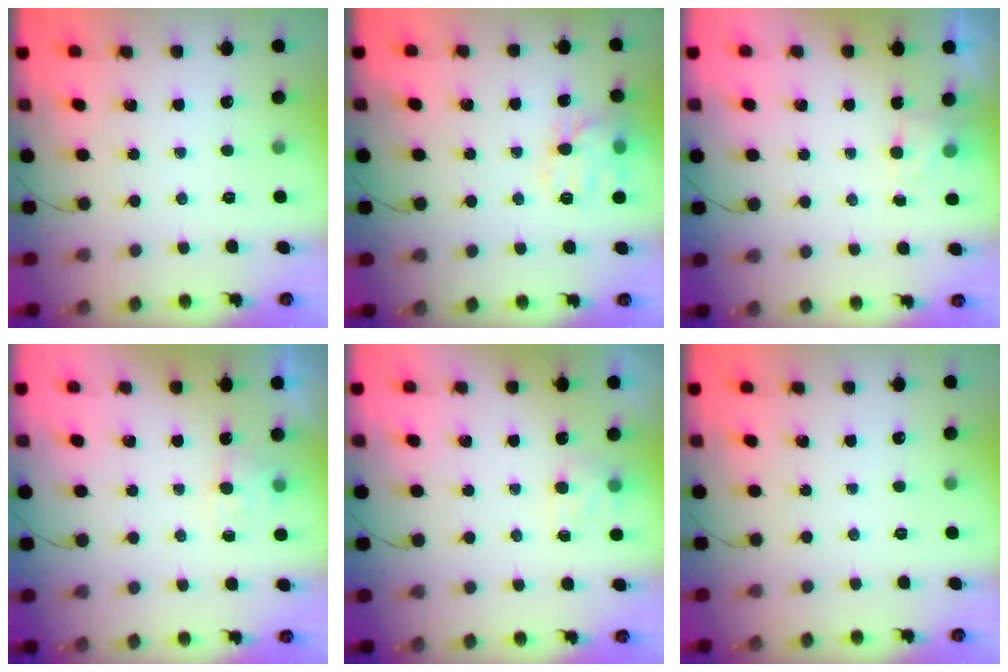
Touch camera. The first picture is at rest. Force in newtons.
{"total": 12.1, "press": 12.0, "slide": 0.8}
{"total": 3.5, "press": 3.3, "slide": 1.1}
{"total": 2.6, "press": 2.4, "slide": 1.1}
{"total": 4.5, "press": 4.3, "slide": 1.4}
{"total": 0.0}